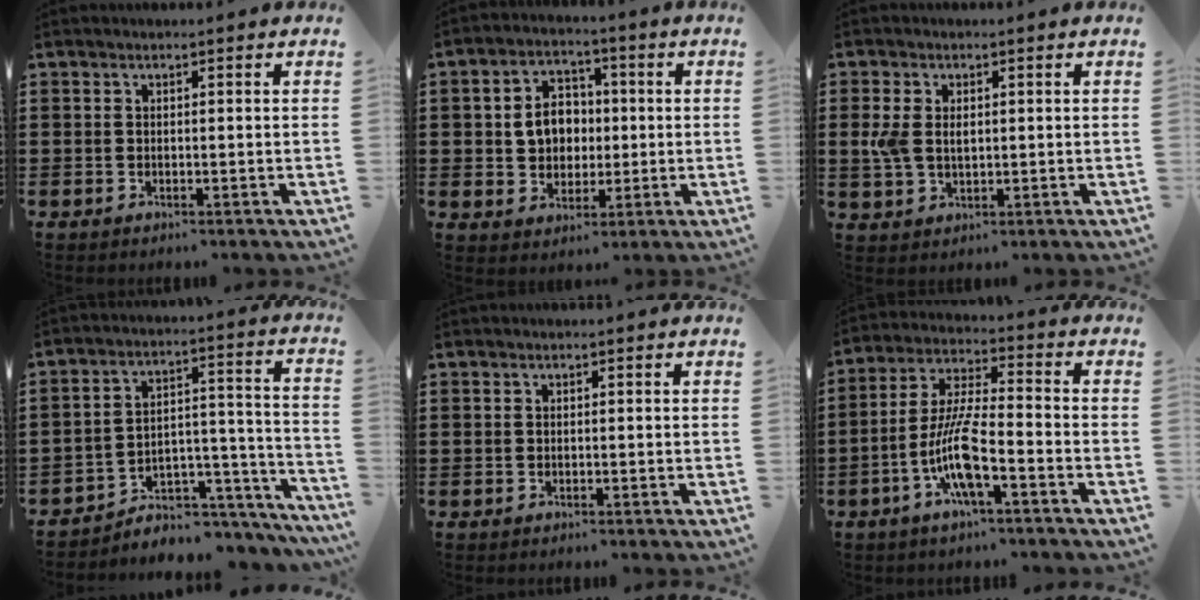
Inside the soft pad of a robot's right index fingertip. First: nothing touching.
{"total": 6.4, "force": [0.2, 5.4, 3.5], "torque": [-0.068, 0.012, -0.002]}
{"total": 4.0, "force": [0.6, 2.5, 3.0], "torque": [-0.078, 0.004, 0.005]}
{"total": 4.3, "force": [-3.5, 2.4, 0.9], "torque": [-0.023, -0.002, -0.069]}
{"total": 0.0}
{"total": 9.6, "force": [-4.3, 1.8, 8.5], "torque": [-0.192, -0.011, -0.087]}